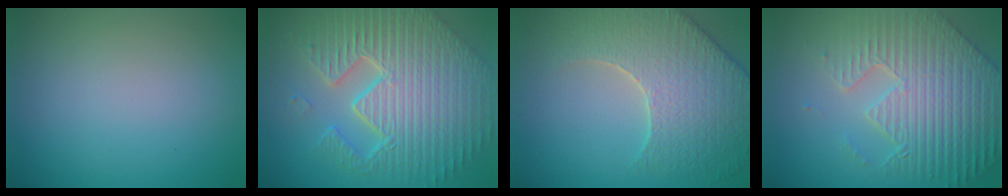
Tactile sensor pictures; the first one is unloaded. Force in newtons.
{"total": 11.4, "press": 7.4, "slide": 8.7}
{"total": 7.1, "press": 5.9, "slide": 3.9}
{"total": 9.3, "press": 6.6, "slide": 6.5}